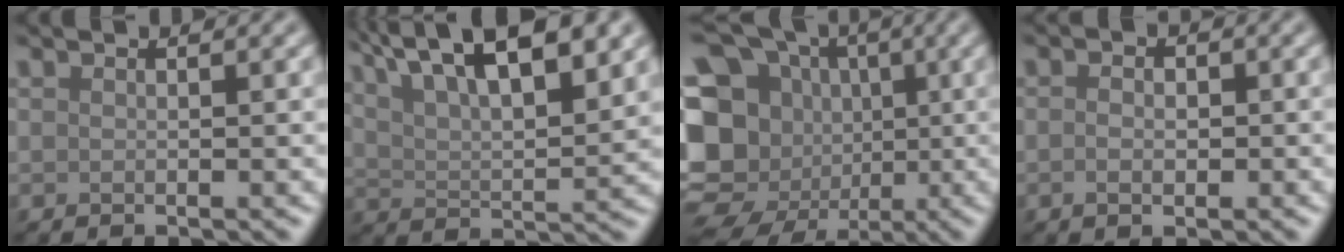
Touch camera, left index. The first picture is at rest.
{"total": 12.7, "force": [8.1, 4.2, 8.8], "torque": [-0.128, 0.037, 0.093]}
{"total": 17.8, "force": [-4.5, 15.3, 8.0], "torque": [-0.176, 0.000, -0.089]}
{"total": 2.3, "force": [-0.1, 1.5, 1.7], "torque": [-0.012, 0.003, -0.011]}